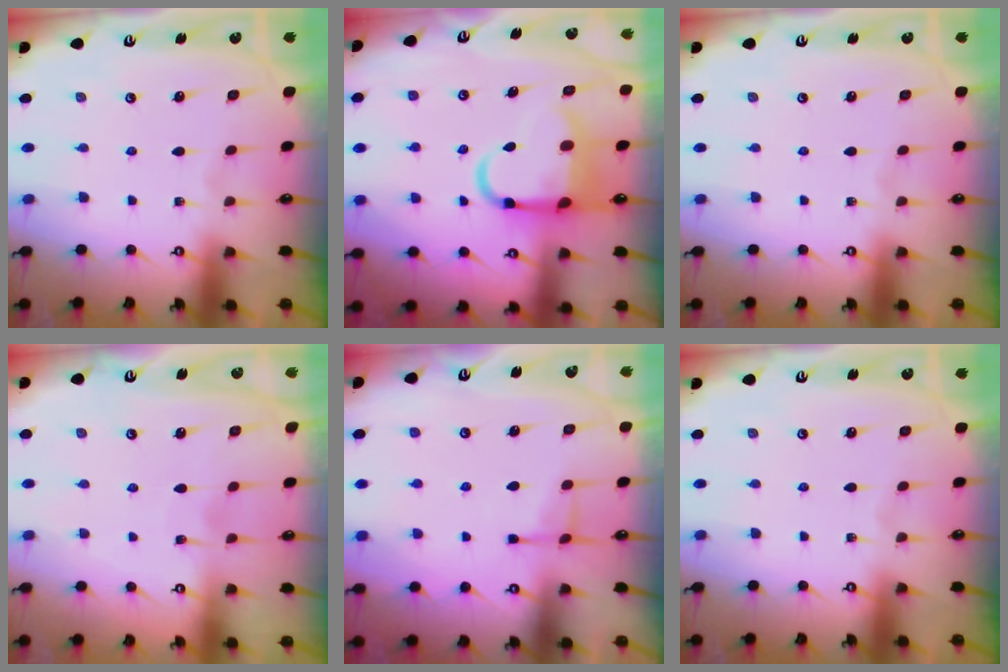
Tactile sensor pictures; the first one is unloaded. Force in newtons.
{"total": 9.8, "press": 9.4, "slide": 2.9}
{"total": 0.0}
{"total": 4.1, "press": 4.1, "slide": 0.4}
{"total": 3.8, "press": 3.7, "slide": 0.7}
{"total": 0.0}